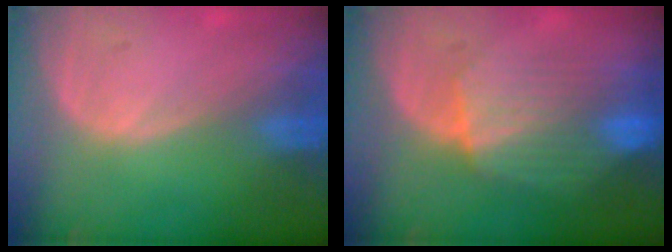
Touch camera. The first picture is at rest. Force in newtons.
{"total": 8.4, "press": 8.0, "slide": 2.3}